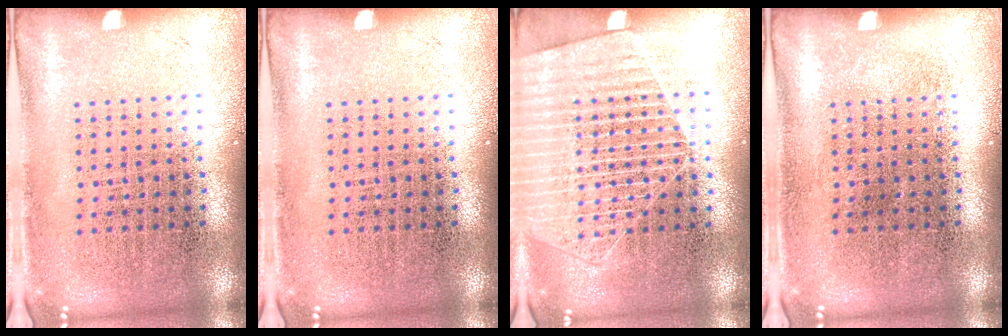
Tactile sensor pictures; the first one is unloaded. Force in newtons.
{"total": 0.0}
{"total": 1.8, "press": 1.6, "slide": 0.7}
{"total": 0.0}